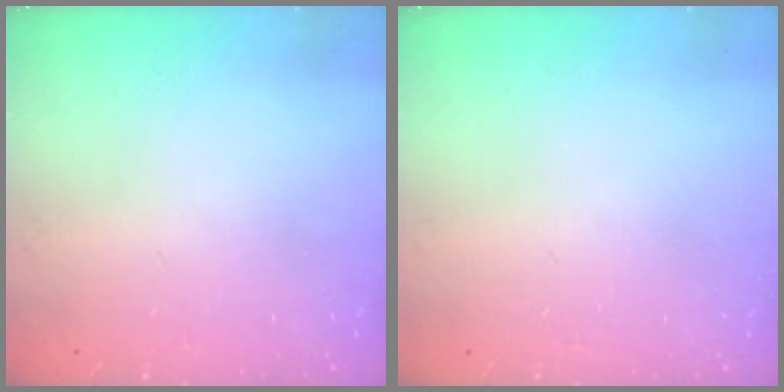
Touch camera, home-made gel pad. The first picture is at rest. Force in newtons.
{"total": 0.0}